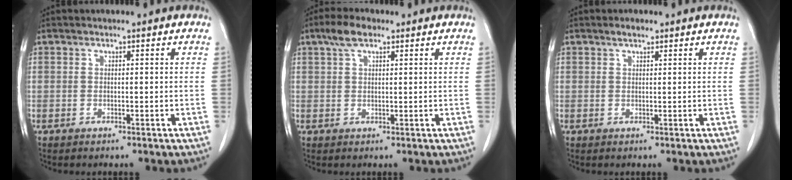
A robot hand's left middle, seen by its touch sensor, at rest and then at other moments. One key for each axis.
{"total": 4.0, "fx": 2.5, "fy": 1.5, "fz": 2.7, "tx": -0.059, "ty": 0.013, "tz": 0.048}
{"total": 1.3, "fx": 1.0, "fy": 0.4, "fz": 0.7, "tx": -0.017, "ty": 0.003, "tz": 0.018}